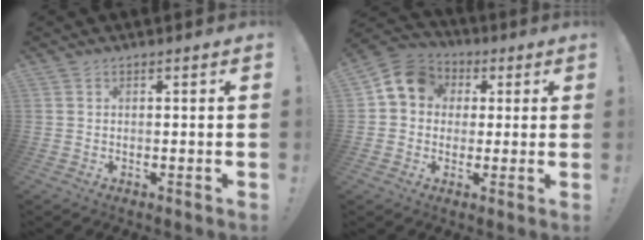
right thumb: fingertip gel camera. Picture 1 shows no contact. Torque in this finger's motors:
{"motor_torque": [0.23, 0.23, 0.07, 0.06, 0.02]}